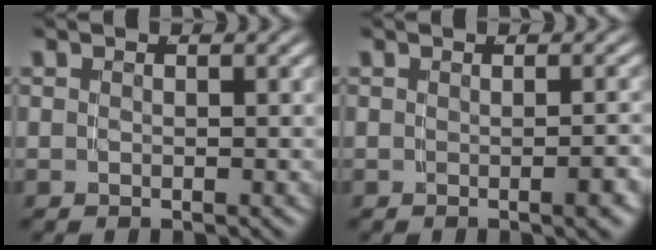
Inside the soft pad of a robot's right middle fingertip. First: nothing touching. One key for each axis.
{"total": 0.9, "fx": -0.4, "fy": 0.0, "fz": 0.7, "tx": -0.010, "ty": 0.009, "tz": -0.013}